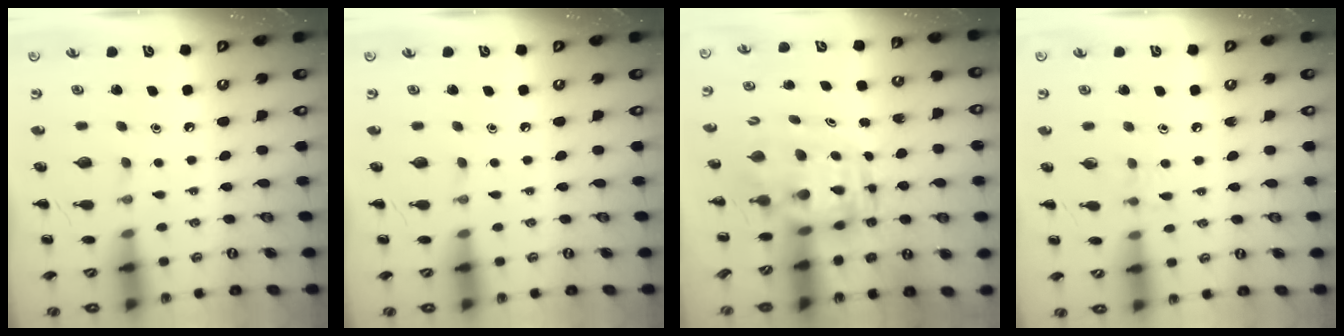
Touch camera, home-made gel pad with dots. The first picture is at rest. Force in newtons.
{"total": 0.0}
{"total": 3.8, "press": 3.7, "slide": 0.9}
{"total": 6.0, "press": 5.6, "slide": 2.1}